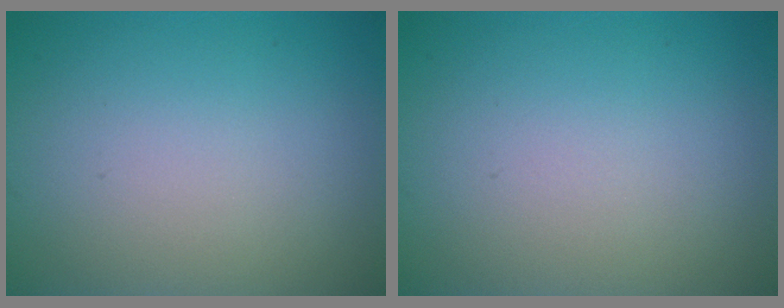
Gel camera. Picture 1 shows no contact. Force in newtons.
{"total": 0.0}